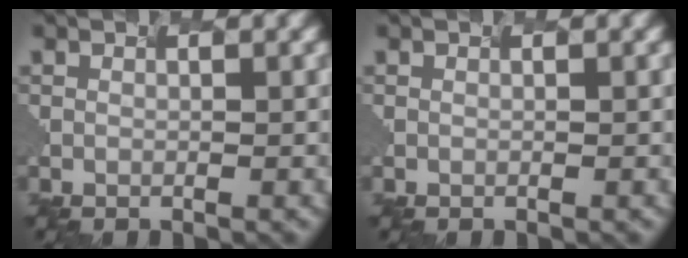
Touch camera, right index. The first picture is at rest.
{"total": 0.0}